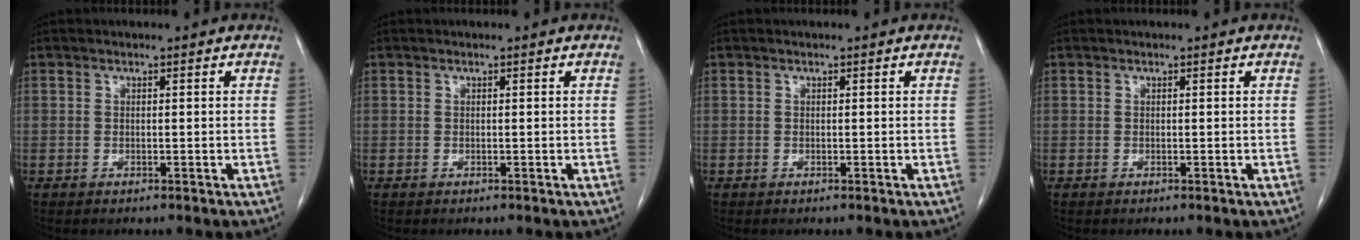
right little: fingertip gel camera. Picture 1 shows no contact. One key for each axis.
{"total": 0.0}
{"total": 0.0}
{"total": 0.0}